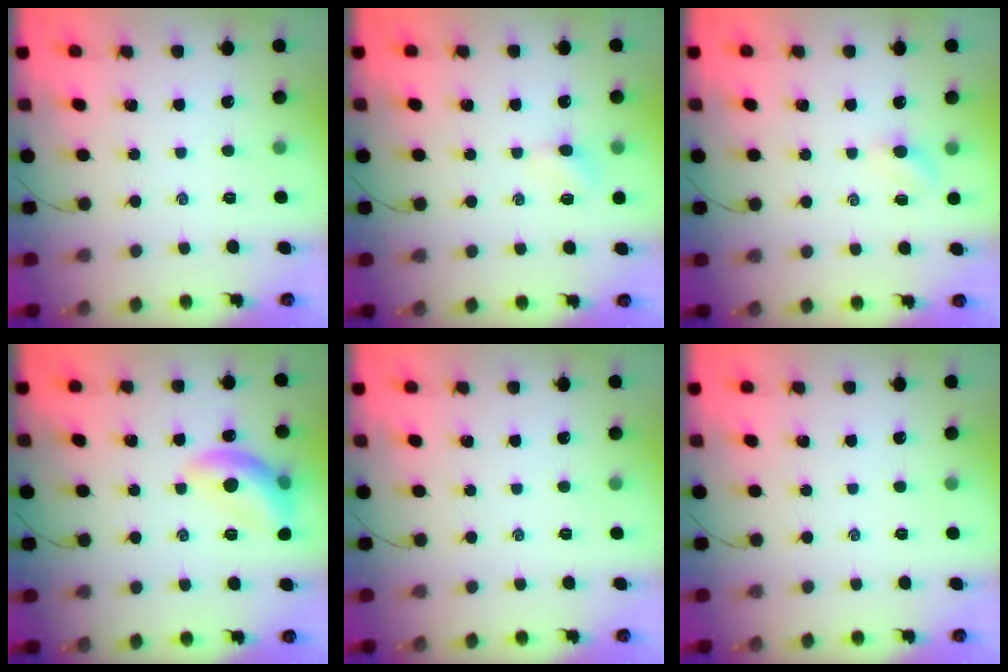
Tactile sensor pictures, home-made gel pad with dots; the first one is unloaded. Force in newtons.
{"total": 3.7, "press": 3.5, "slide": 1.2}
{"total": 3.5, "press": 3.3, "slide": 1.1}
{"total": 11.7, "press": 11.6, "slide": 1.0}
{"total": 0.0}
{"total": 0.0}